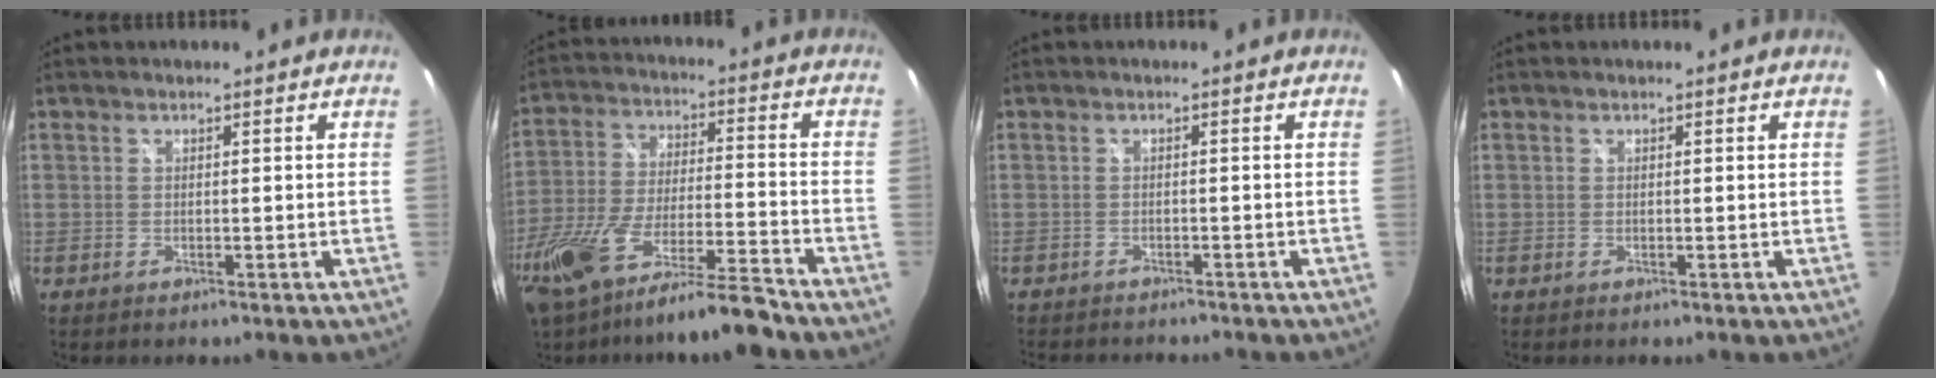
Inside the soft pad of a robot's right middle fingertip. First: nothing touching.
{"total": 18.8, "force": [-14.6, 1.9, 11.7], "torque": [-0.234, -0.048, -0.246]}
{"total": 5.0, "force": [-4.6, 1.4, 1.5], "torque": [-0.037, -0.015, -0.068]}
{"total": 0.0}